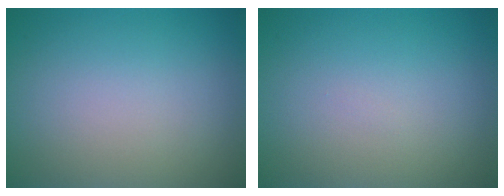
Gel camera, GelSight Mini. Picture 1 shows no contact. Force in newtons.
{"total": 0.0}